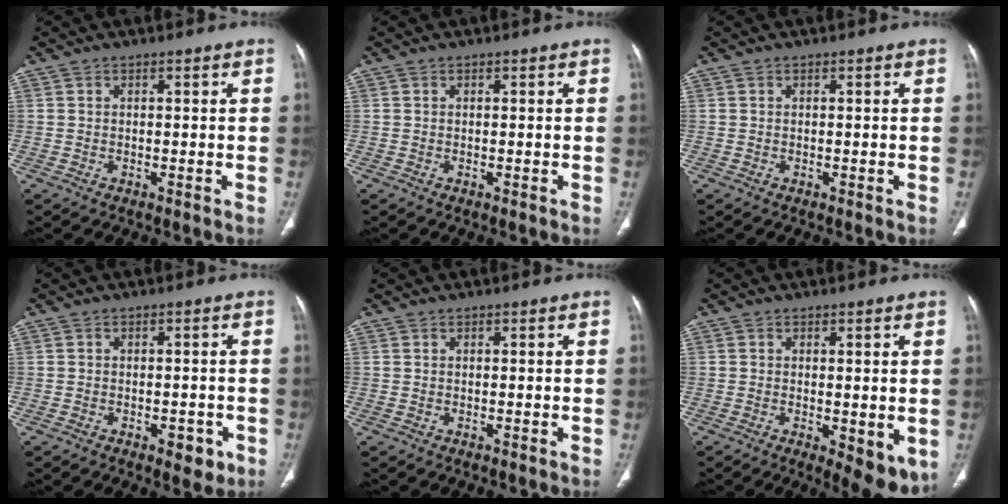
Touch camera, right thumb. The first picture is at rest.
{"total": 0.0}
{"total": 0.0}
{"total": 3.9, "force": [-1.8, 2.2, 2.6], "torque": [-0.016, 0.005, -0.021]}
{"total": 0.0}
{"total": 7.7, "force": [-1.7, 2.9, 6.9], "torque": [-0.087, -0.021, -0.018]}